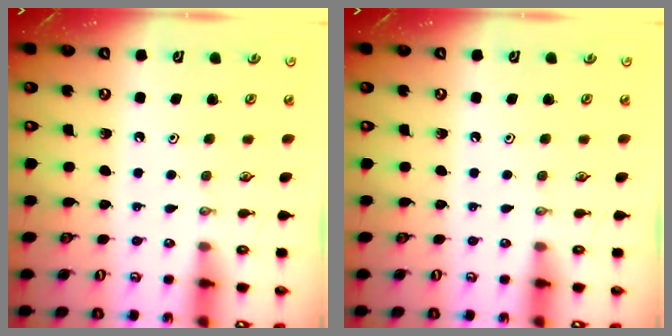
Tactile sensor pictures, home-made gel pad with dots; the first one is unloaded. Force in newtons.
{"total": 0.0}